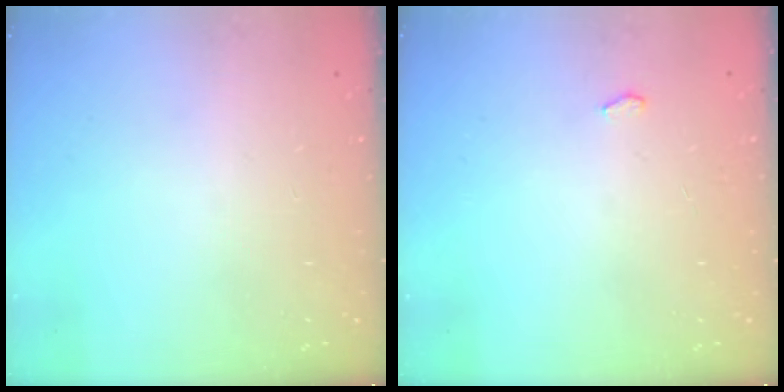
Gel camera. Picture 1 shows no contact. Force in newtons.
{"total": 2.6, "press": 2.2, "slide": 1.3}